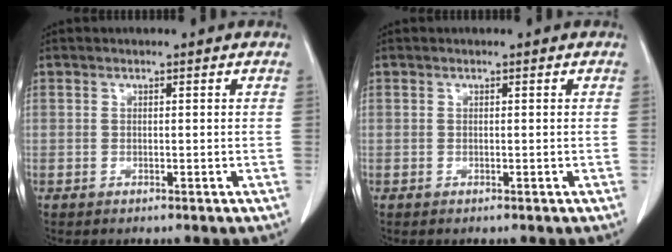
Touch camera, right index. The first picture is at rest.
{"total": 0.0}